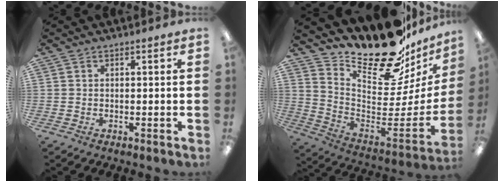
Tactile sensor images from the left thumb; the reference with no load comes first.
{"total": 22.9, "force": [19.5, 7.3, 9.6], "torque": [-0.129, -0.163, 0.335]}